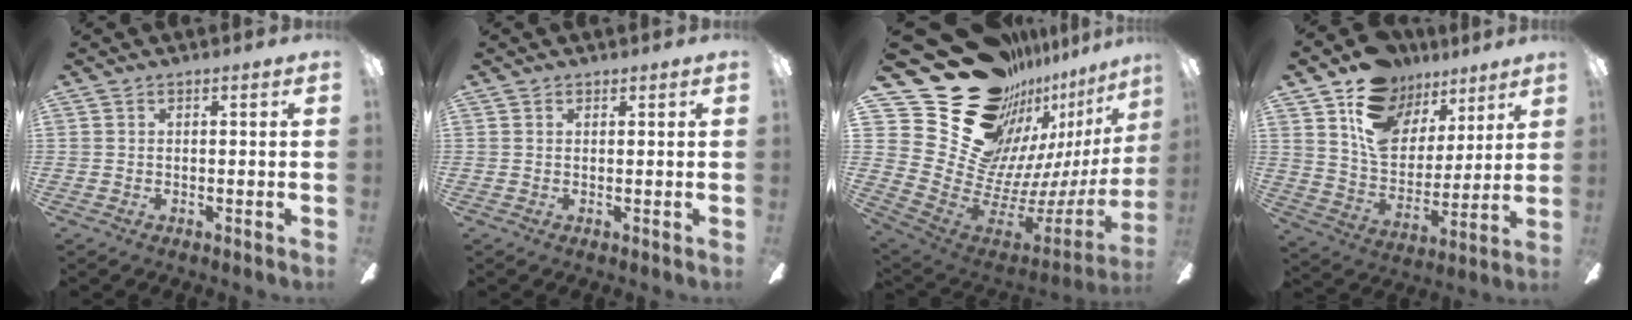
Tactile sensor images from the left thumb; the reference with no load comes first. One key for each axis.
{"total": 0.6, "fx": 0.5, "fy": 0.3, "fz": 0.0, "tx": -0.001, "ty": 0.001, "tz": 0.010}
{"total": 29.1, "fx": 18.3, "fy": 17.2, "fz": 14.6, "tx": -0.224, "ty": -0.167, "tz": 0.398}
{"total": 16.3, "fx": 9.8, "fy": 10.6, "fz": 7.5, "tx": -0.133, "ty": -0.052, "tz": 0.185}